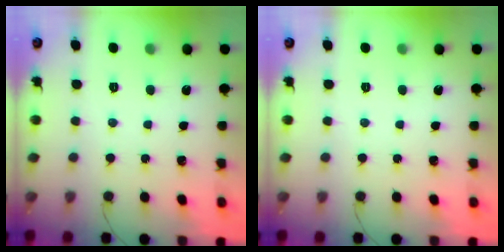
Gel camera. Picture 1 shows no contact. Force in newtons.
{"total": 0.0}